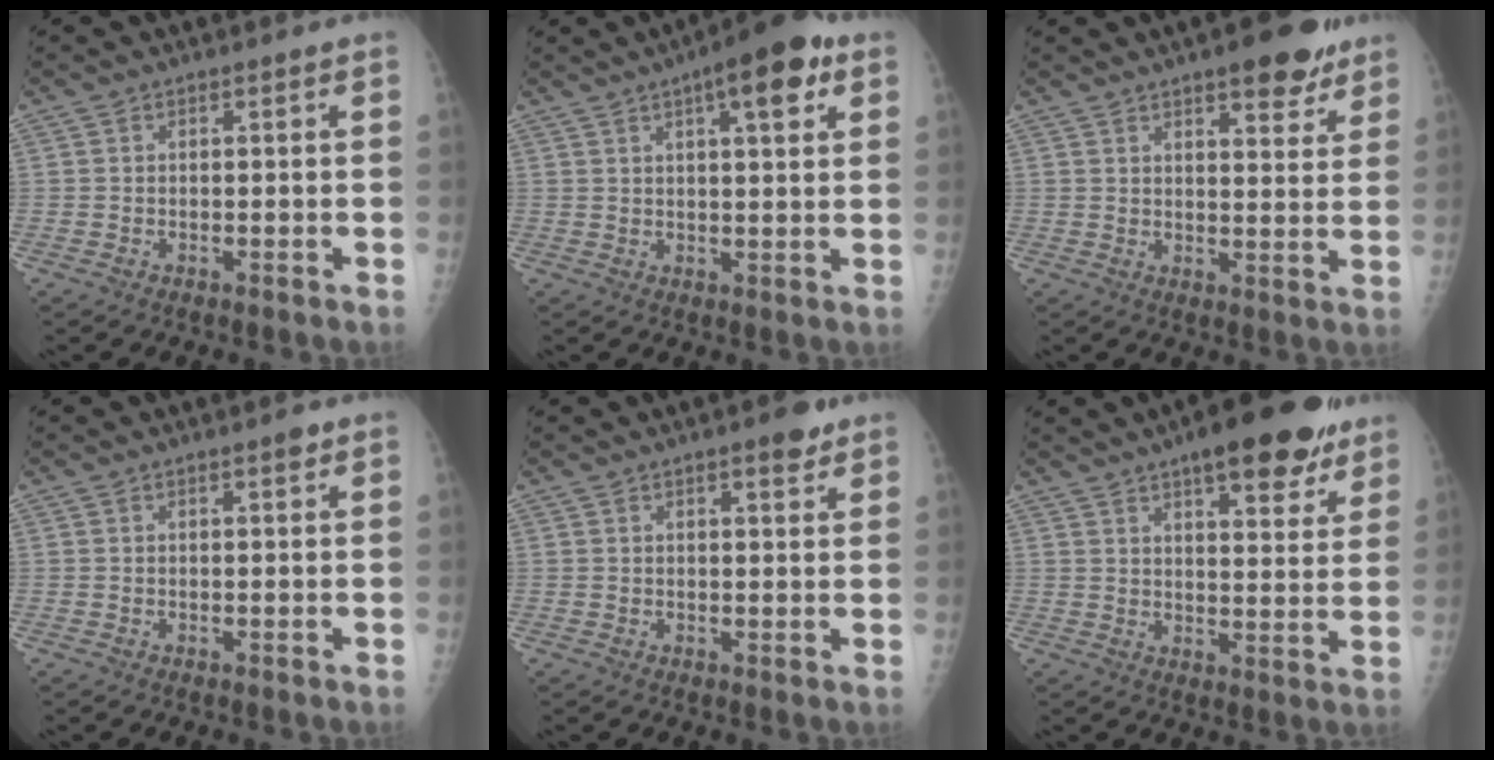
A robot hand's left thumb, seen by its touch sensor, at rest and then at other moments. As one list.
[{"total": 10.8, "force": [5.2, 3.3, 9.0], "torque": [-0.108, -0.002, 0.066]}, {"total": 9.7, "force": [6.3, 3.4, 6.5], "torque": [-0.059, -0.029, 0.081]}, {"total": 1.4, "force": [0.8, 0.3, 1.1], "torque": [-0.016, -0.001, 0.011]}, {"total": 4.1, "force": [2.6, 1.2, 2.9], "torque": [-0.033, -0.011, 0.031]}, {"total": 16.3, "force": [10.3, 5.7, 11.3], "torque": [-0.123, -0.036, 0.144]}]